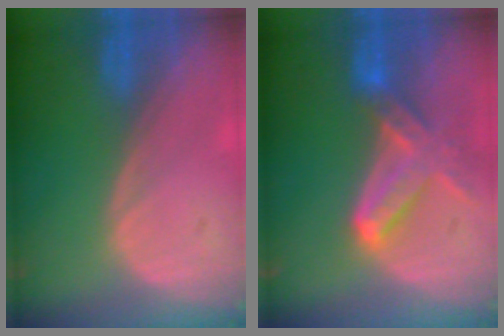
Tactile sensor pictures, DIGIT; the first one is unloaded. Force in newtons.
{"total": 7.2, "press": 6.7, "slide": 2.8}